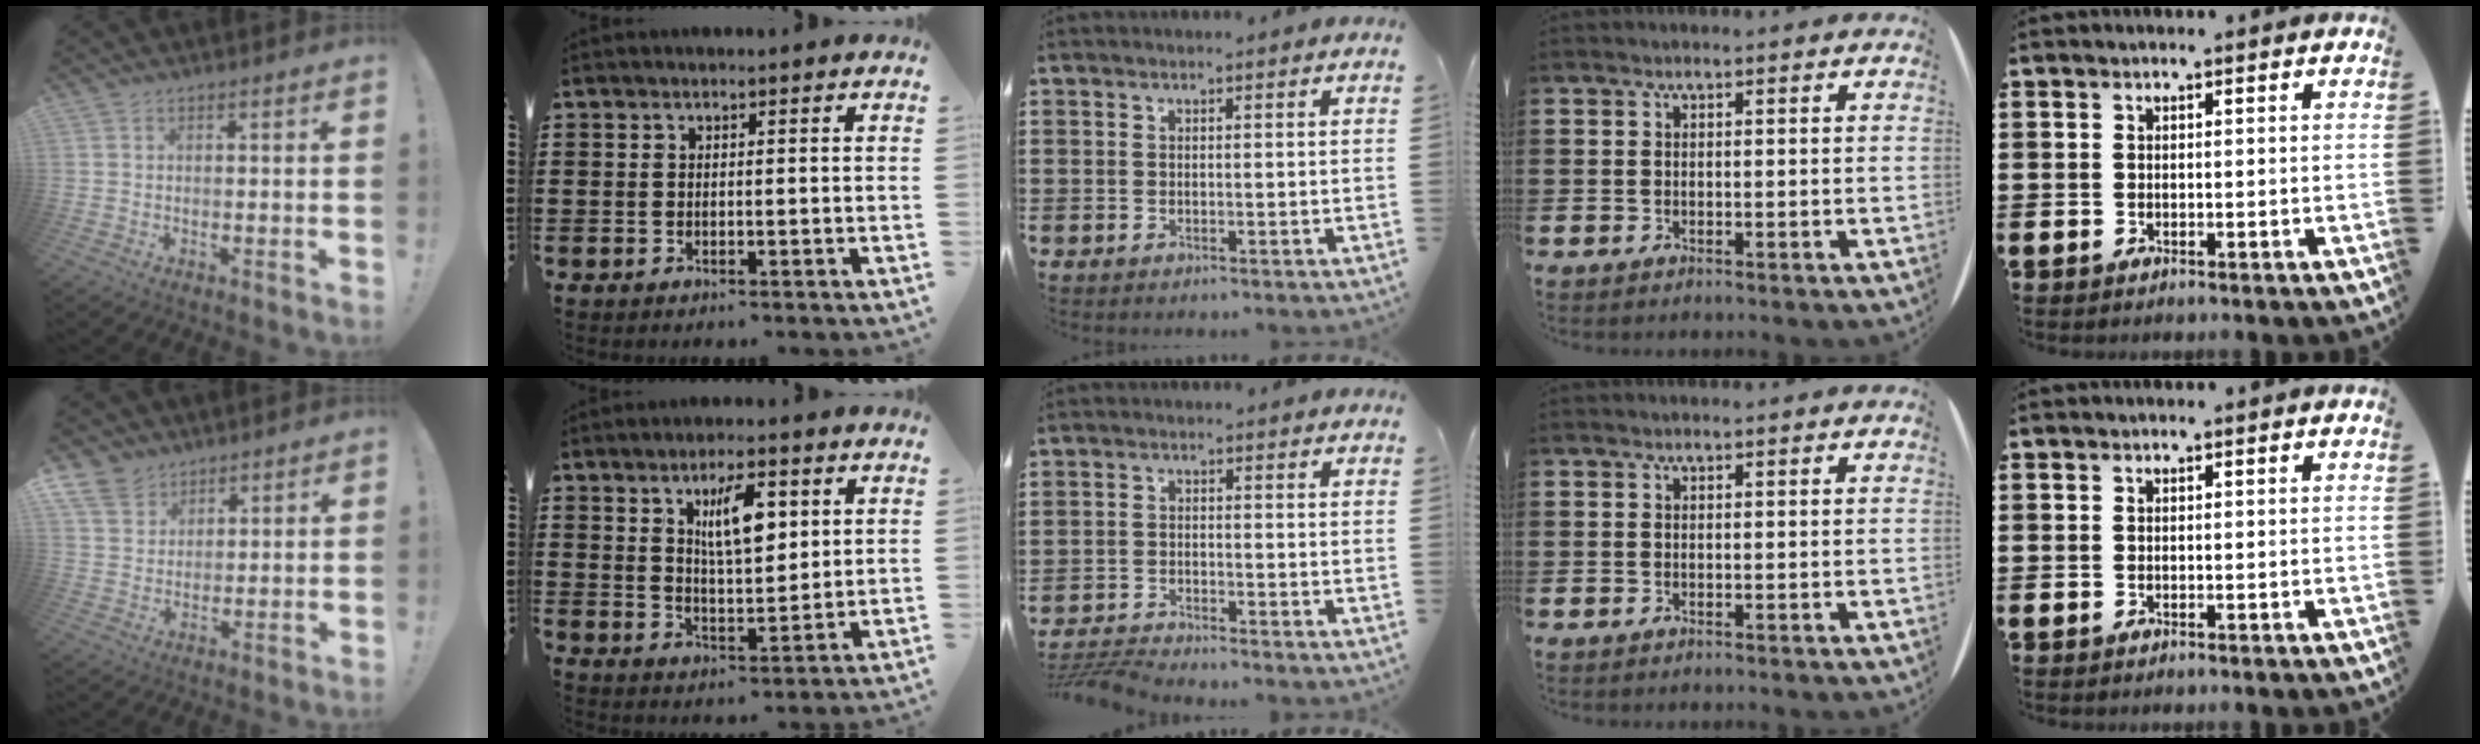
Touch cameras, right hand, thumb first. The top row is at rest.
{"thumb": {"total": 7.7, "force": [5.5, 5.1, 1.6], "torque": [-0.030, -0.034, 0.110]}, "index": {"total": 7.8, "force": [3.0, 2.8, 6.6], "torque": [-0.120, 0.003, 0.047]}, "middle": {"total": 3.7, "force": [-3.6, 0.1, 0.8], "torque": [-0.028, -0.006, -0.079]}}